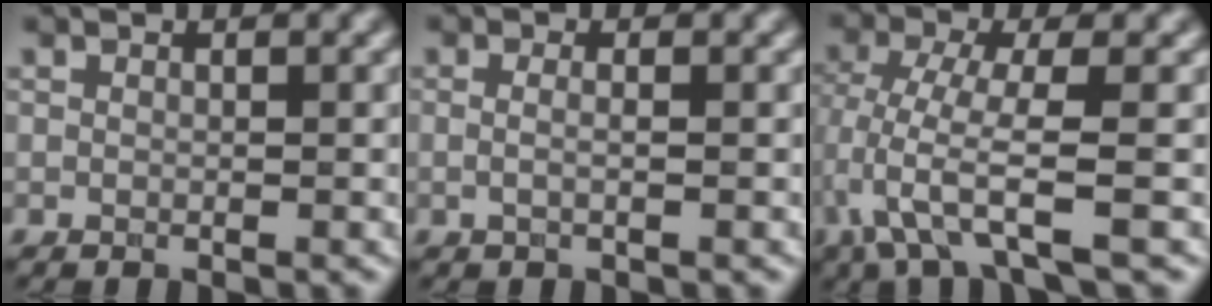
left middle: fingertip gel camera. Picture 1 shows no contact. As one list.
[{"total": 1.4, "force": [0.1, 0.5, 1.3], "torque": [-0.020, -0.015, -0.010]}, {"total": 5.9, "force": [-2.9, 1.1, 5.0], "torque": [-0.106, -0.010, -0.059]}]